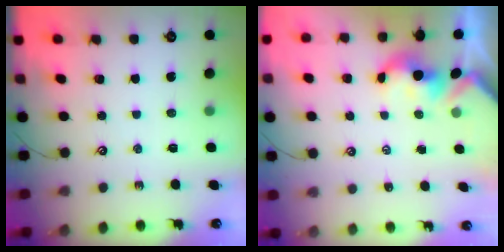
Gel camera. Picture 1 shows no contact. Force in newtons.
{"total": 1.5, "press": 1.5, "slide": 0.2}